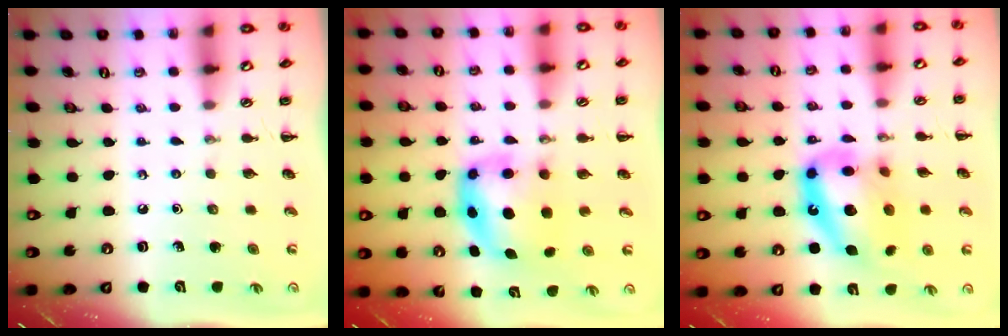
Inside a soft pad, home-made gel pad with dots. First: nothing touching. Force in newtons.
{"total": 5.7, "press": 5.6, "slide": 1.2}
{"total": 17.0, "press": 16.5, "slide": 4.3}